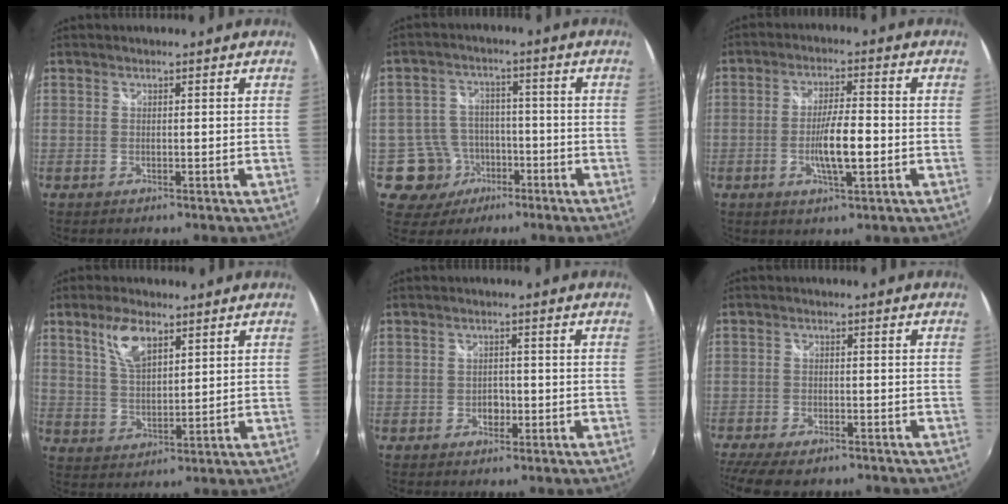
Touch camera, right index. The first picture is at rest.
{"total": 8.8, "force": [-3.9, 7.8, 1.2], "torque": [-0.043, 0.023, -0.050]}
{"total": 7.2, "force": [-1.9, 1.5, 6.8], "torque": [-0.127, -0.005, -0.030]}
{"total": 7.4, "force": [4.1, 3.1, 5.2], "torque": [-0.100, 0.009, 0.082]}
{"total": 2.3, "force": [-0.9, 1.9, 1.0], "torque": [-0.015, 0.003, -0.013]}
{"total": 10.1, "force": [-8.1, 3.6, 4.8], "torque": [-0.124, -0.029, -0.136]}